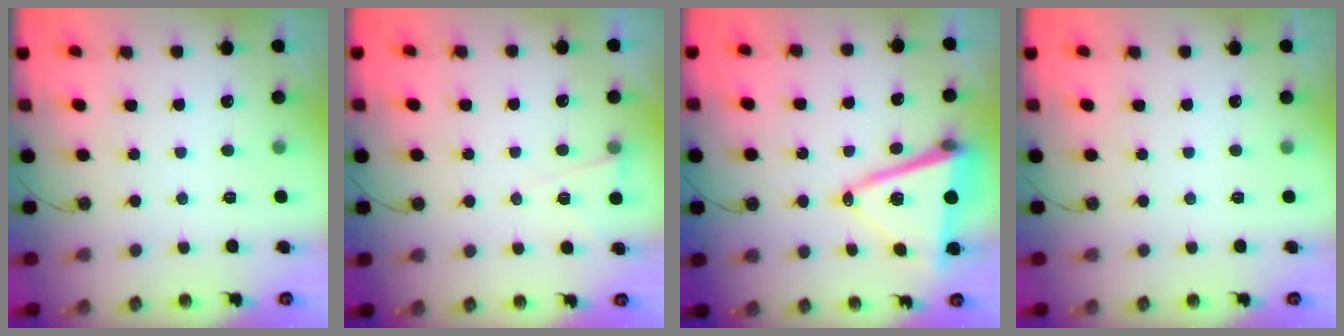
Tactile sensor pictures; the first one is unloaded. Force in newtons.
{"total": 6.4, "press": 4.7, "slide": 4.3}
{"total": 13.8, "press": 13.3, "slide": 3.8}
{"total": 0.0}